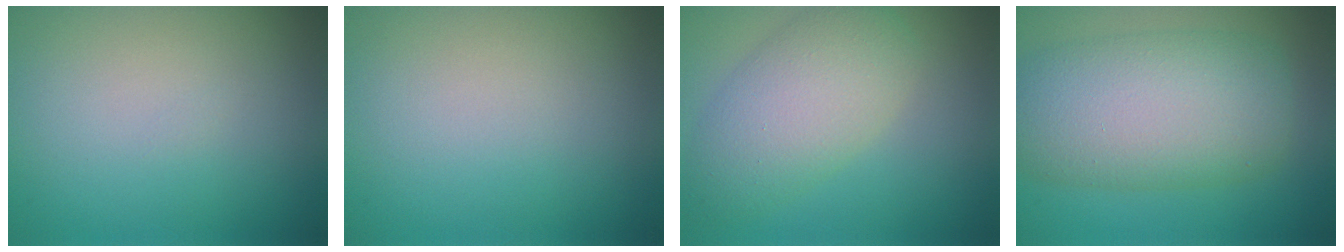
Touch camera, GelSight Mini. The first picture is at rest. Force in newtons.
{"total": 0.0}
{"total": 5.8, "press": 5.7, "slide": 0.3}
{"total": 9.3, "press": 9.3, "slide": 0.2}